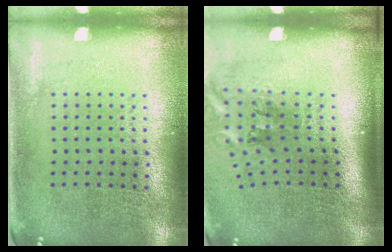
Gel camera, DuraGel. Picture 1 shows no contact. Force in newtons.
{"total": 2.1, "press": 1.3, "slide": 1.6}